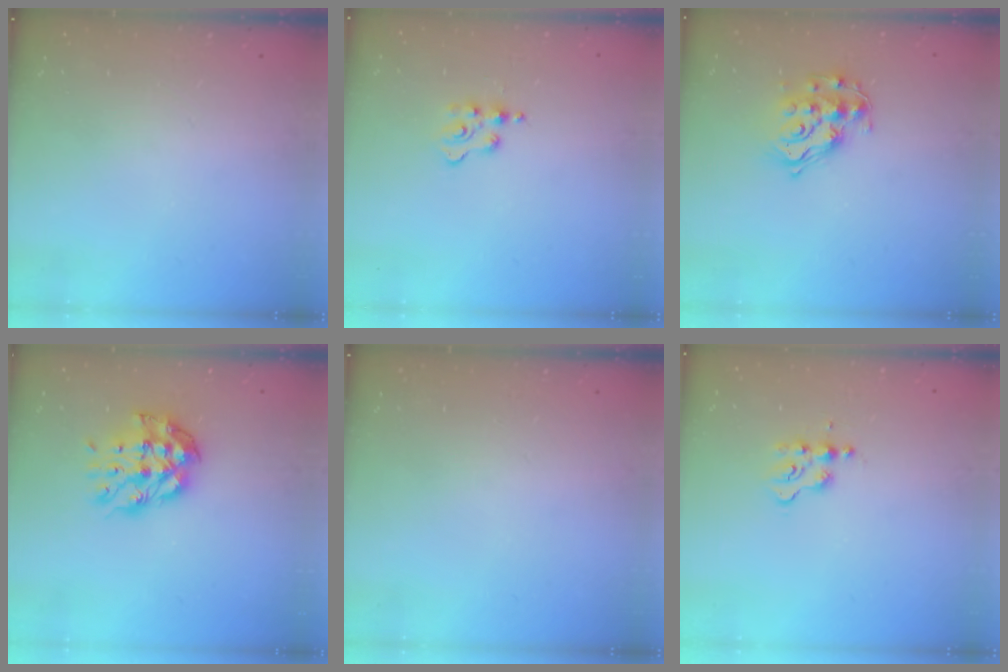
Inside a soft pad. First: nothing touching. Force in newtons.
{"total": 3.4, "press": 3.4, "slide": 0.3}
{"total": 13.5, "press": 13.5, "slide": 0.7}
{"total": 11.1, "press": 11.0, "slide": 0.9}
{"total": 0.0}
{"total": 2.9, "press": 2.9, "slide": 0.4}